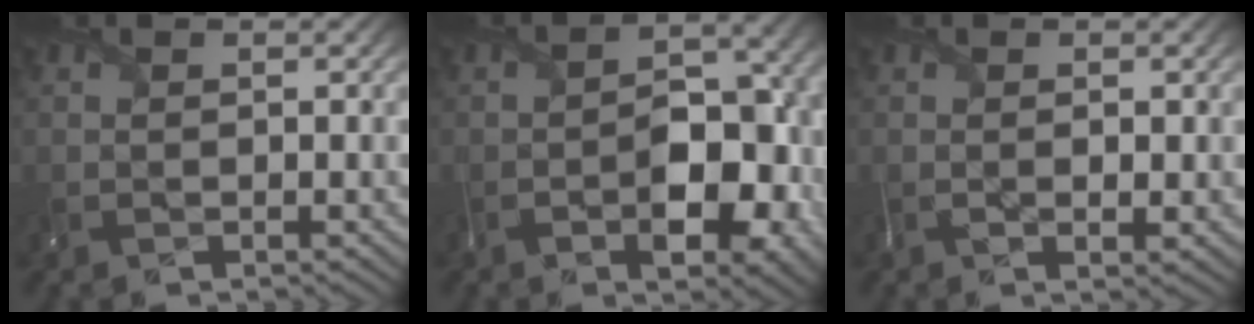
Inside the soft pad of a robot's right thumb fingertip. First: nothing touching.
{"total": 9.4, "force": [-3.3, 5.0, 7.2], "torque": [-0.104, -0.006, -0.055]}
{"total": 1.6, "force": [-0.2, 0.7, 1.5], "torque": [-0.030, -0.007, -0.003]}